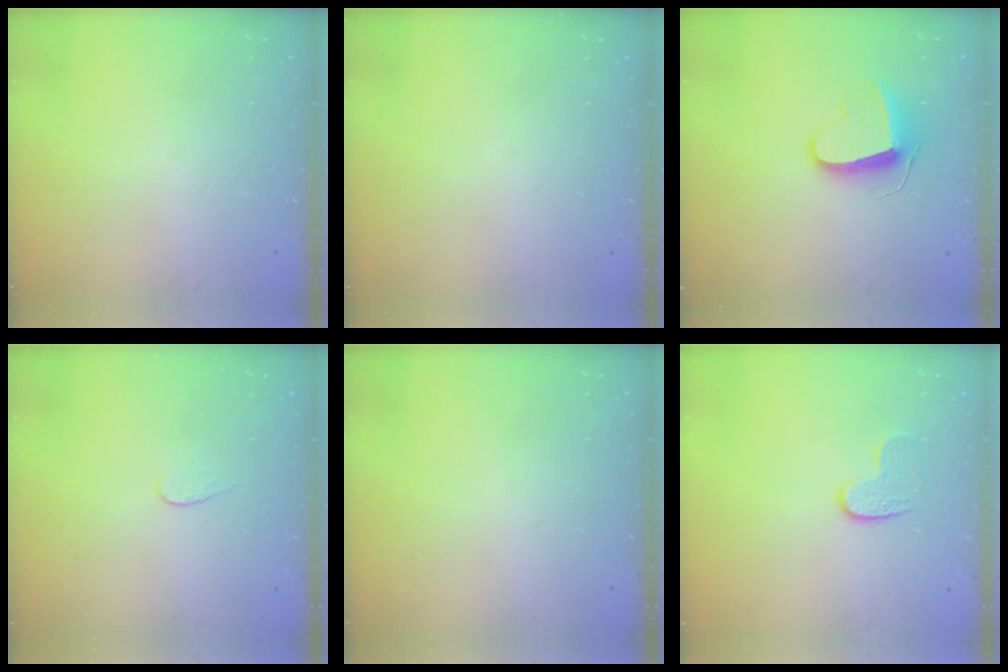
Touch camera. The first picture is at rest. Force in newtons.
{"total": 0.0}
{"total": 9.1, "press": 9.1, "slide": 0.2}
{"total": 3.4, "press": 3.4, "slide": 0.4}
{"total": 0.0}
{"total": 6.2, "press": 6.2, "slide": 0.3}